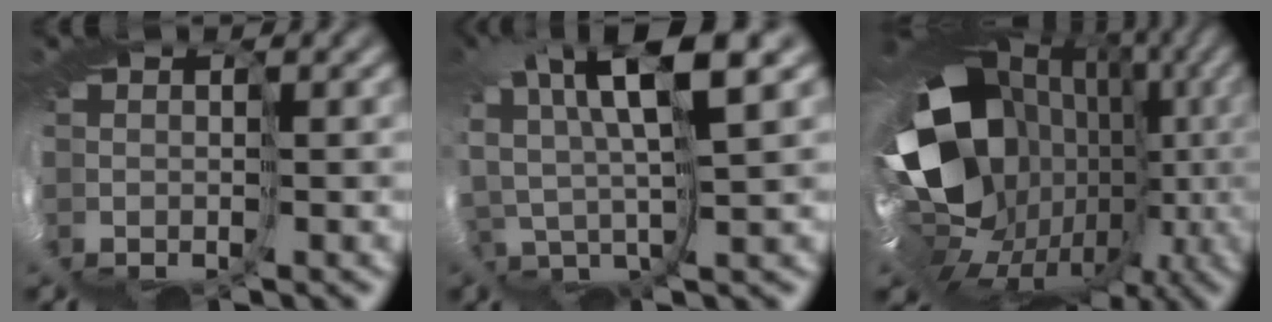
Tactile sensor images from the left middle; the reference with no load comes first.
{"total": 6.5, "force": [5.0, -0.6, 4.0], "torque": [-0.075, 0.024, 0.074]}
{"total": 15.6, "force": [0.3, 12.6, 9.2], "torque": [-0.147, -0.009, -0.006]}